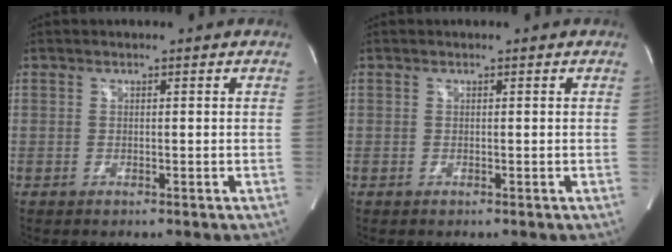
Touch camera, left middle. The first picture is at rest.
{"total": 0.0}